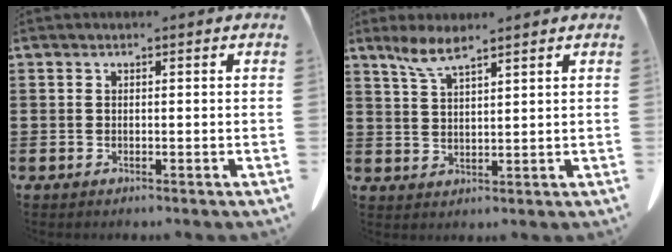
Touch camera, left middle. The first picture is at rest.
{"total": 4.8, "force": [3.4, 0.7, 3.2], "torque": [-0.073, -0.004, 0.062]}